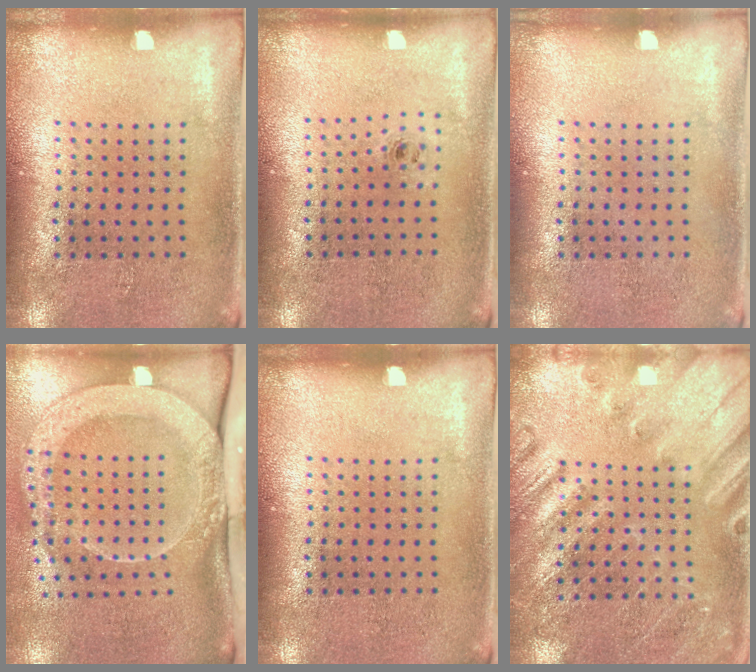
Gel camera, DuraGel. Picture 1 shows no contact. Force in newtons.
{"total": 0.5, "press": 0.3, "slide": 0.4}
{"total": 0.0}
{"total": 3.1, "press": 2.2, "slide": 2.1}
{"total": 0.0}
{"total": 2.4, "press": 2.4, "slide": 0.3}